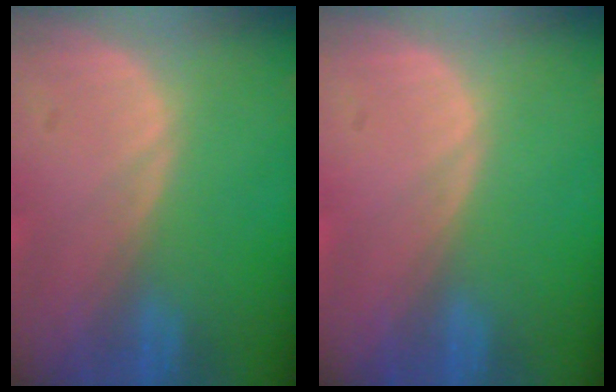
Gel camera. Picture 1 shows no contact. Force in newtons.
{"total": 0.0}